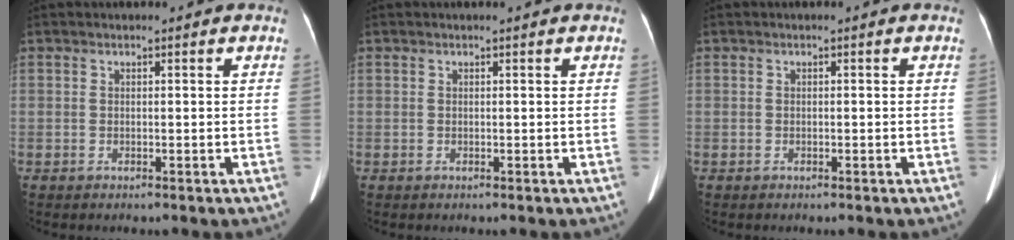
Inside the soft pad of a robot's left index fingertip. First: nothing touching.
{"total": 0.9, "force": [0.8, 0.0, 0.3], "torque": [-0.007, 0.006, 0.014]}
{"total": 0.0}